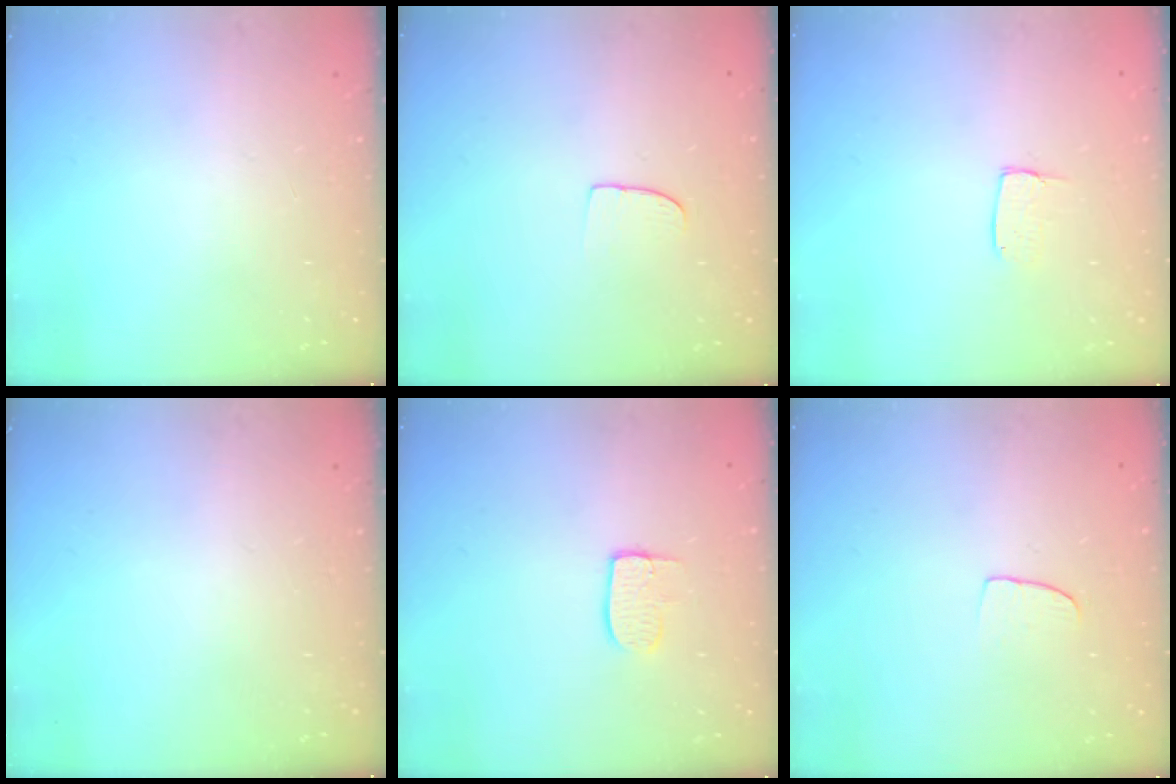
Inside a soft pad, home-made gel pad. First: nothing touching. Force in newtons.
{"total": 5.6, "press": 5.5, "slide": 0.5}
{"total": 4.4, "press": 4.4, "slide": 0.3}
{"total": 0.0}
{"total": 7.2, "press": 7.1, "slide": 0.4}
{"total": 5.9, "press": 5.9, "slide": 0.4}